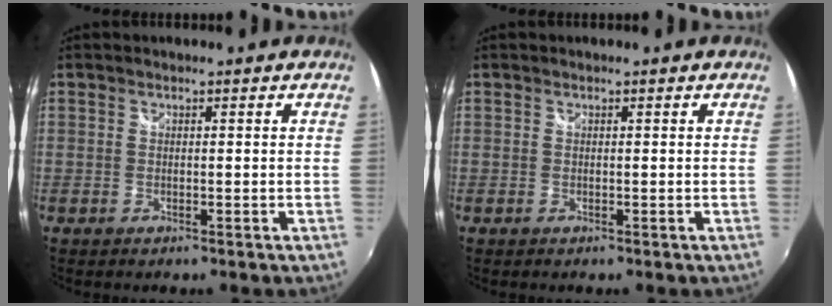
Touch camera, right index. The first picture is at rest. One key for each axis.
{"total": 0.0}